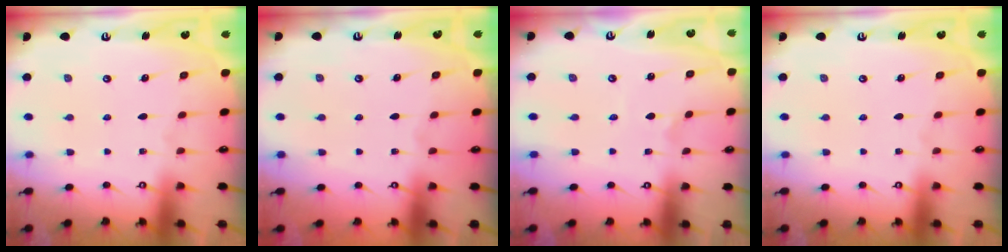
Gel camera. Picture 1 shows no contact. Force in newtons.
{"total": 0.0}
{"total": 0.8, "press": 0.7, "slide": 0.2}
{"total": 0.0}